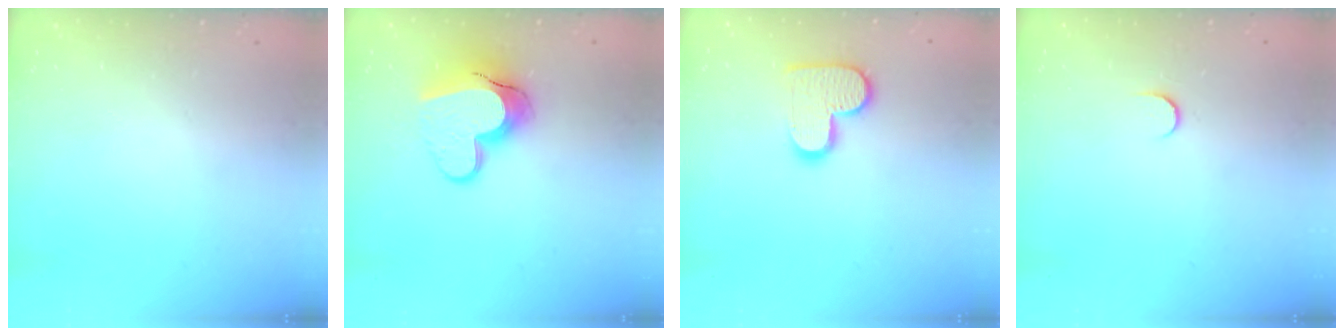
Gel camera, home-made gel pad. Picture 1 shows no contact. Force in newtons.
{"total": 14.1, "press": 14.1, "slide": 1.1}
{"total": 12.0, "press": 12.0, "slide": 0.6}
{"total": 3.4, "press": 3.4, "slide": 0.4}